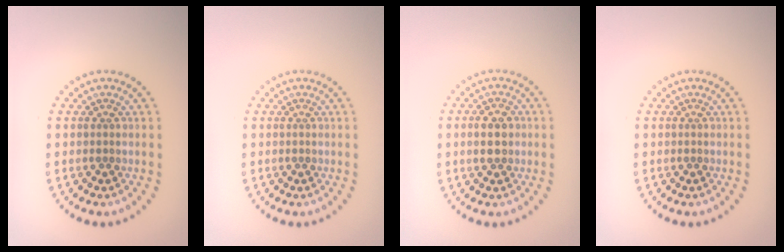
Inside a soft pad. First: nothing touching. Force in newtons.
{"total": 0.0}
{"total": 2.7, "press": 2.7, "slide": 0.1}
{"total": 0.0}